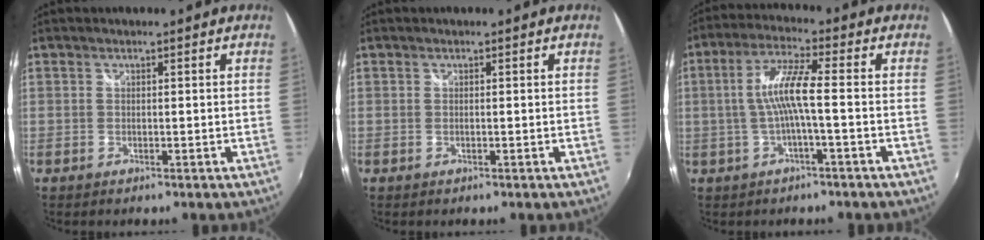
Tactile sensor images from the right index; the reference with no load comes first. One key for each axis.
{"total": 0.0}
{"total": 7.3, "fx": -1.1, "fy": 0.0, "fz": 7.2, "tx": -0.153, "ty": 0.008, "tz": -0.017}